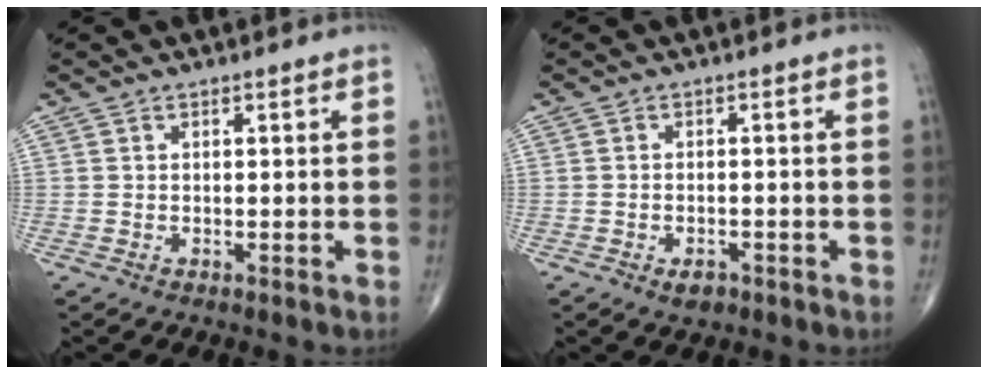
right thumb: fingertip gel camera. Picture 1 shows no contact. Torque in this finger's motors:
{"motor_torque": [-0.20, 0.15, 0.15, 0.15, 0.06]}